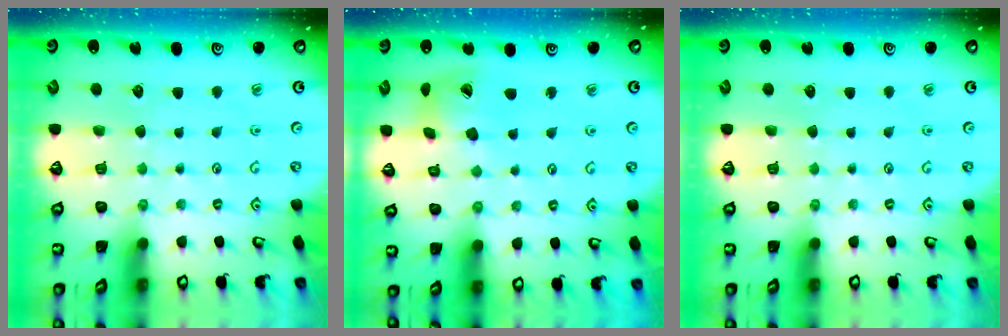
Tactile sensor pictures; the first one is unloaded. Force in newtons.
{"total": 13.0, "press": 12.9, "slide": 1.5}
{"total": 0.0}